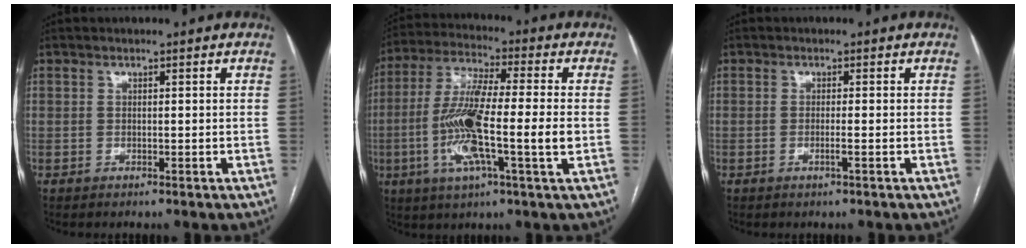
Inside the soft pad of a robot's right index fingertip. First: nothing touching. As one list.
[{"total": 14.7, "force": [-2.6, 1.0, 14.4], "torque": [-0.284, -0.003, -0.055]}, {"total": 1.1, "force": [-0.5, -0.2, 1.0], "torque": [-0.019, -0.001, -0.009]}]